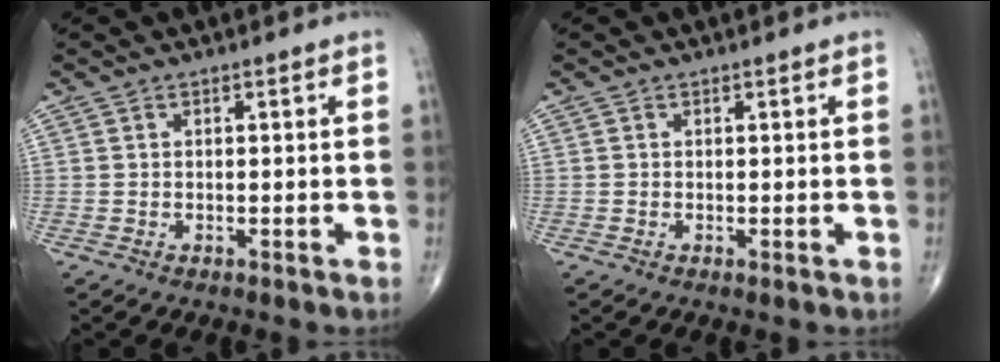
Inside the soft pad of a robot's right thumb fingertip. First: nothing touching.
{"total": 0.0}